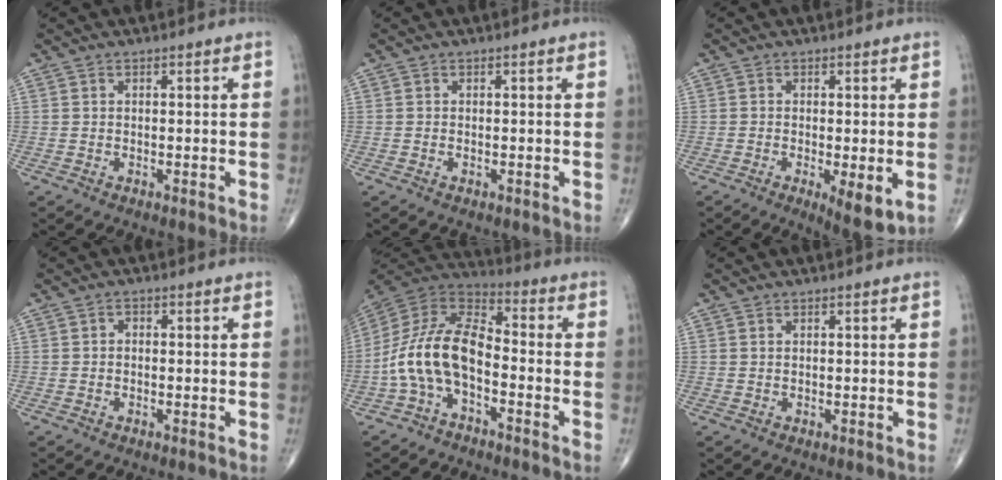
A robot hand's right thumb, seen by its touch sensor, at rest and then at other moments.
{"total": 0.0}
{"total": 6.4, "force": [-1.7, 1.9, 5.9], "torque": [-0.092, -0.020, -0.024]}
{"total": 0.9, "force": [-0.1, 0.7, 0.5], "torque": [-0.002, 0.003, -0.007]}
{"total": 13.7, "force": [-4.0, 7.2, 10.9], "torque": [-0.216, 0.058, -0.087]}
{"total": 0.0}